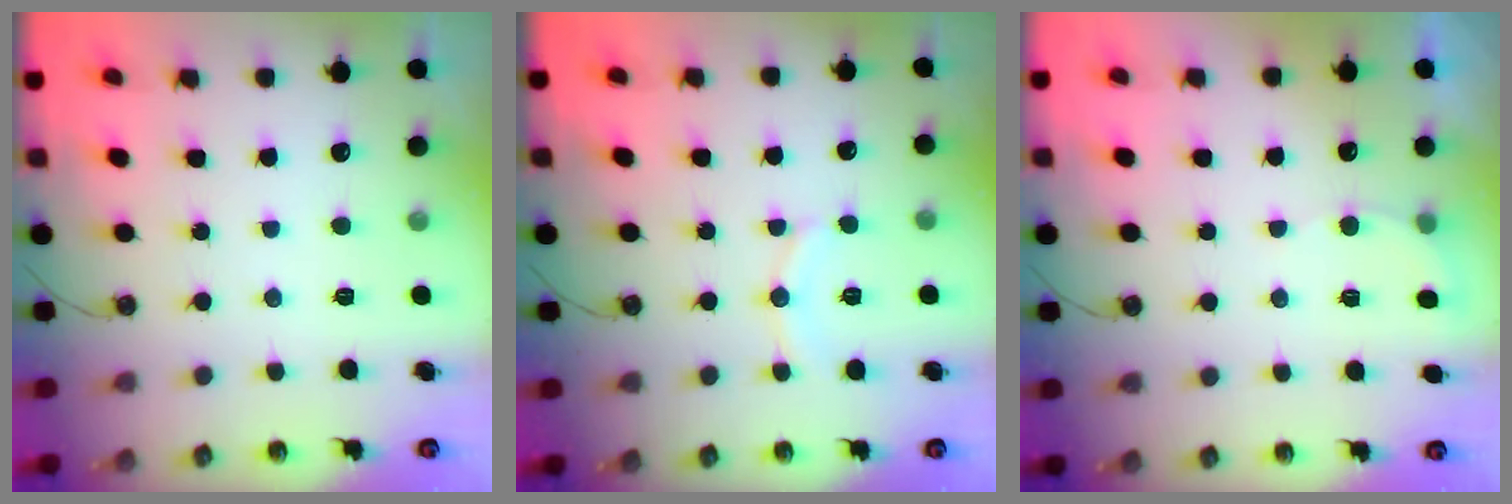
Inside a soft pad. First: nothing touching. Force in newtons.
{"total": 7.4, "press": 7.3, "slide": 0.7}
{"total": 4.0, "press": 3.9, "slide": 0.9}